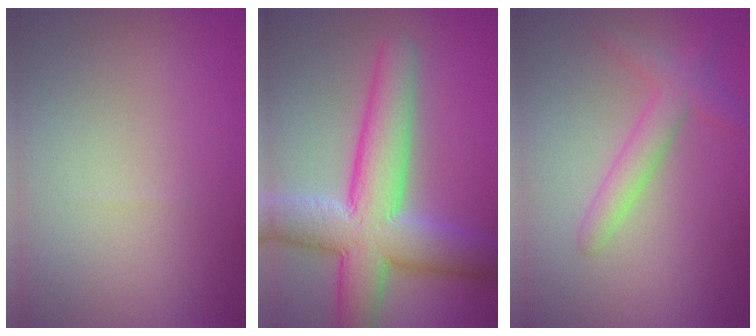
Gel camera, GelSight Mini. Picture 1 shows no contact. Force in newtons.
{"total": 9.6, "press": 9.6, "slide": 0.6}
{"total": 2.8, "press": 2.8, "slide": 0.1}